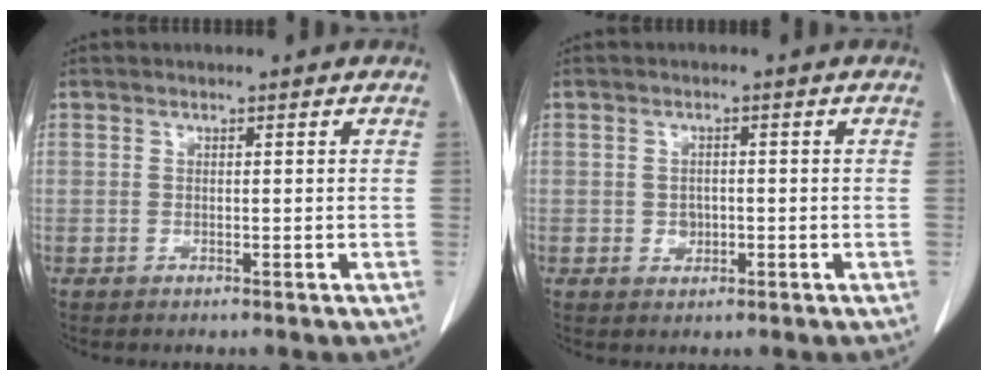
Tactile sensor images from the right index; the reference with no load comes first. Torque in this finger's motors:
{"motor_torque": [0.20, 0.06, 0.02, 0.01]}